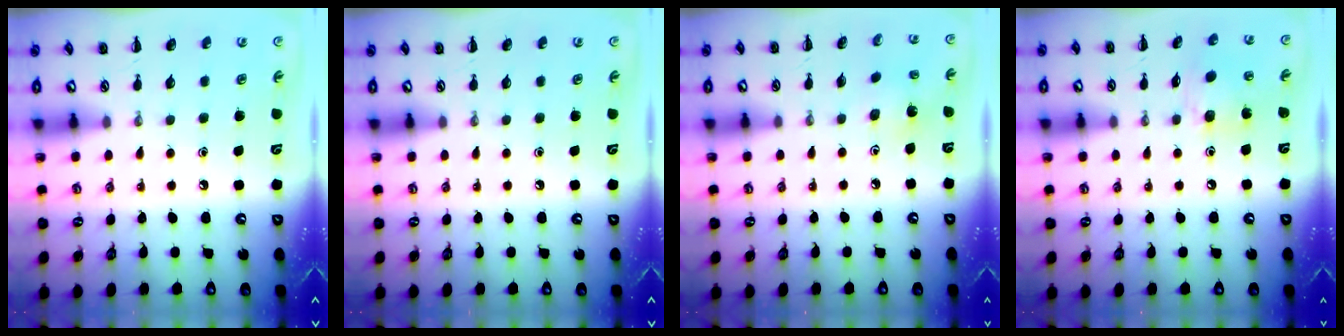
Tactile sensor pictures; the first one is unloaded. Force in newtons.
{"total": 0.0}
{"total": 3.0, "press": 2.8, "slide": 0.9}
{"total": 8.6, "press": 8.6, "slide": 0.7}